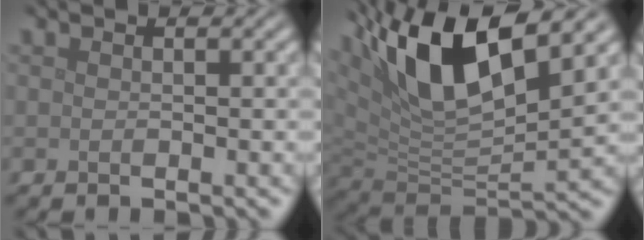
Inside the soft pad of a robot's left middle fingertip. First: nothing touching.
{"total": 12.8, "force": [6.2, 4.7, 10.1], "torque": [-0.192, 0.016, 0.113]}